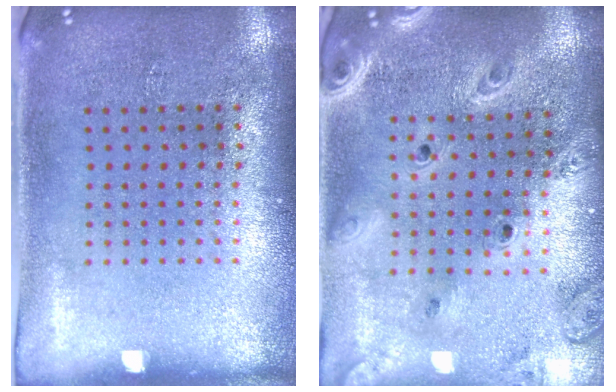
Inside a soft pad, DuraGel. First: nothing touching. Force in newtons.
{"total": 2.8, "press": 2.3, "slide": 1.5}